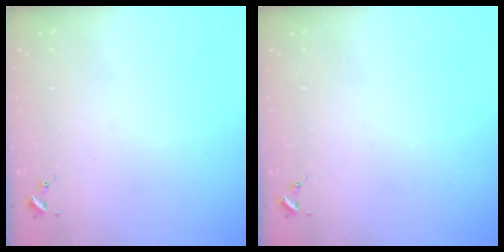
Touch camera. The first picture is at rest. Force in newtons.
{"total": 0.0}